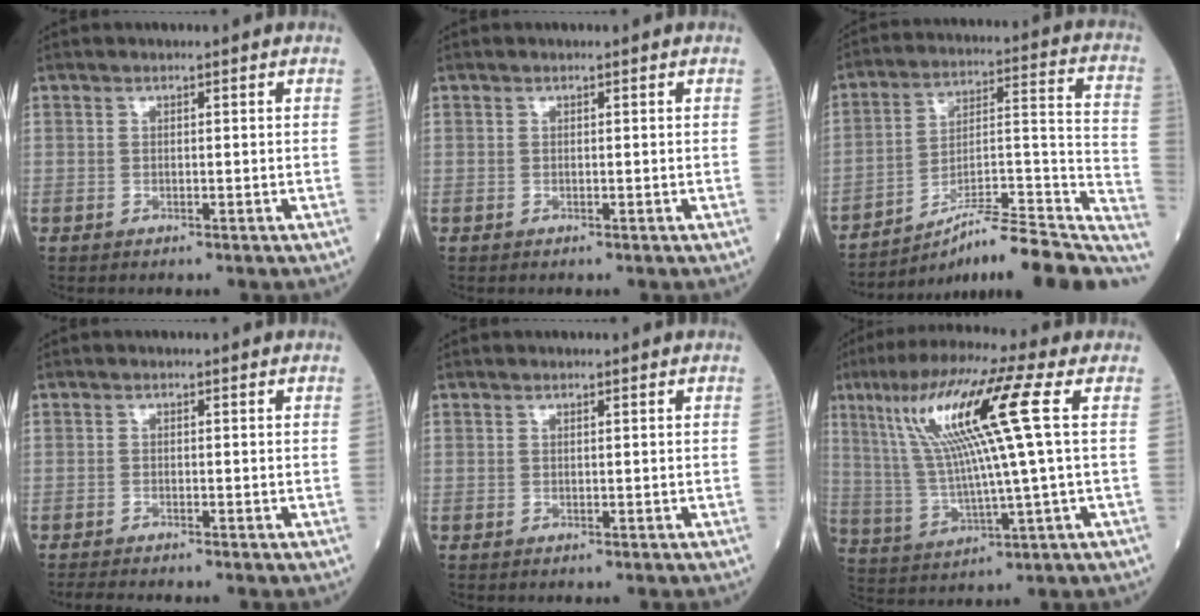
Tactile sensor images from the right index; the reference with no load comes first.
{"total": 0.0}
{"total": 20.8, "force": [-16.7, 2.2, 12.2], "torque": [-0.122, 0.035, -0.256]}
{"total": 4.1, "force": [-3.7, 0.0, 1.8], "torque": [-0.024, -0.009, -0.057]}
{"total": 0.0}
{"total": 15.6, "force": [4.9, -0.7, 14.8], "torque": [-0.288, 0.019, 0.086]}